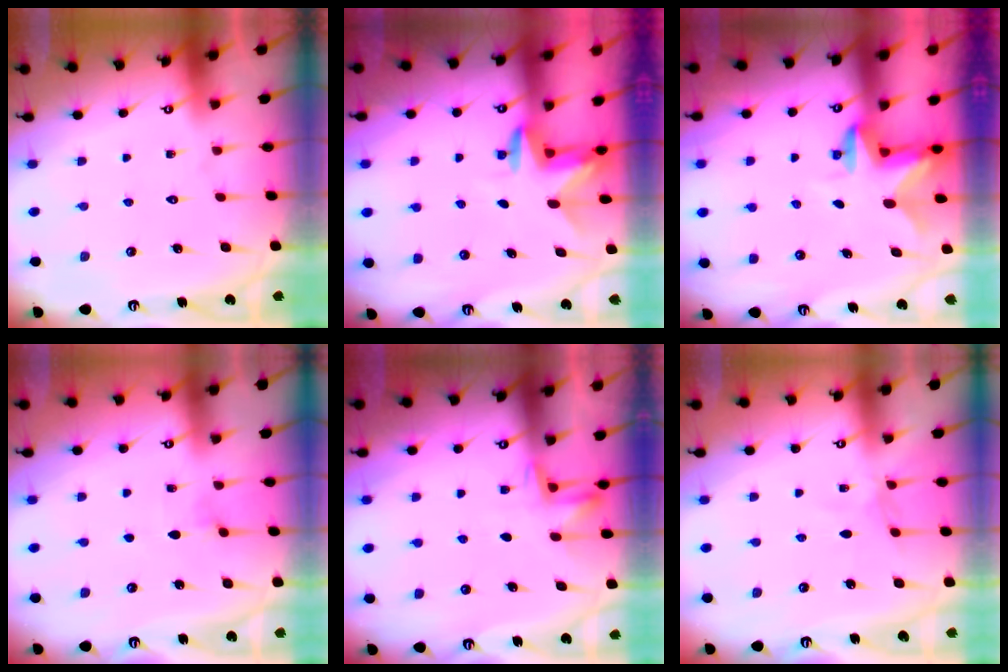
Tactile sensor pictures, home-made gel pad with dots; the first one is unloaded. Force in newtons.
{"total": 2.7, "press": 2.7, "slide": 0.2}
{"total": 2.6, "press": 2.6, "slide": 0.5}
{"total": 4.6, "press": 4.3, "slide": 1.4}
{"total": 6.1, "press": 6.0, "slide": 1.2}
{"total": 2.6, "press": 2.6, "slide": 0.4}